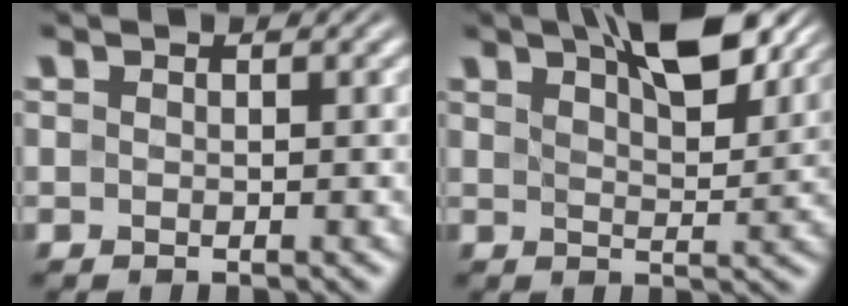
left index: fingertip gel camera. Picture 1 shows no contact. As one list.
[{"total": 8.0, "force": [4.7, 2.9, 5.7], "torque": [-0.084, 0.019, 0.063]}]